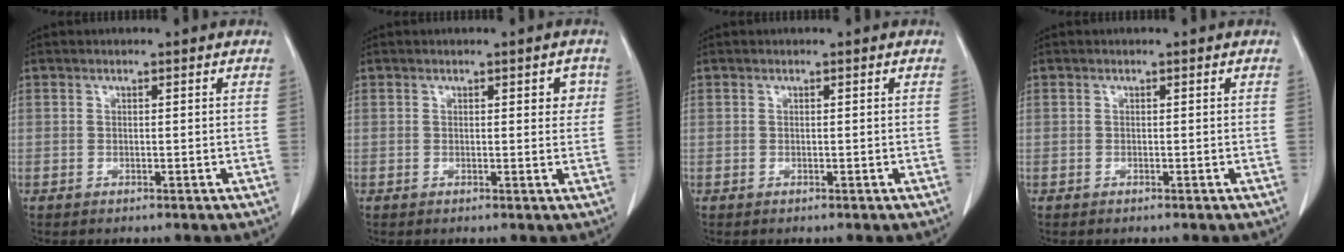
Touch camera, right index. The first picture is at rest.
{"total": 2.3, "force": [0.8, 1.1, 1.9], "torque": [-0.015, 0.002, 0.006]}
{"total": 0.0}
{"total": 0.0}